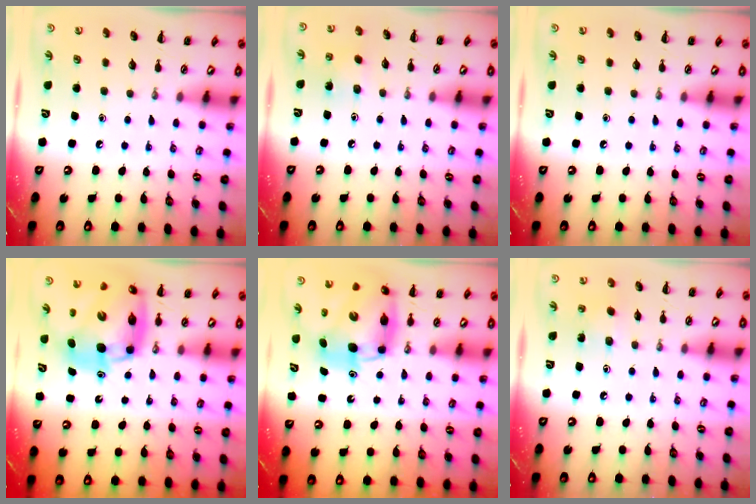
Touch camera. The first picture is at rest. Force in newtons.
{"total": 3.2, "press": 3.0, "slide": 1.0}
{"total": 0.0}
{"total": 11.4, "press": 10.9, "slide": 3.4}
{"total": 9.7, "press": 9.3, "slide": 2.8}
{"total": 3.0, "press": 2.8, "slide": 0.9}